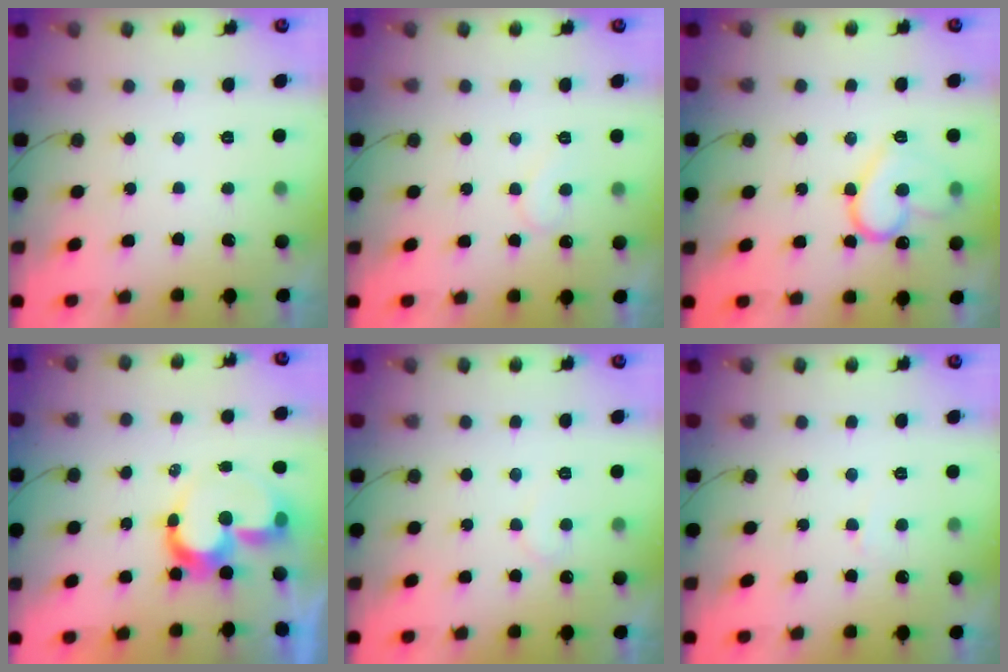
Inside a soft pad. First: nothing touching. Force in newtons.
{"total": 5.5, "press": 5.5, "slide": 0.5}
{"total": 13.9, "press": 13.9, "slide": 1.4}
{"total": 10.6, "press": 10.5, "slide": 1.0}
{"total": 5.0, "press": 5.0, "slide": 0.4}
{"total": 2.6, "press": 2.6, "slide": 0.1}